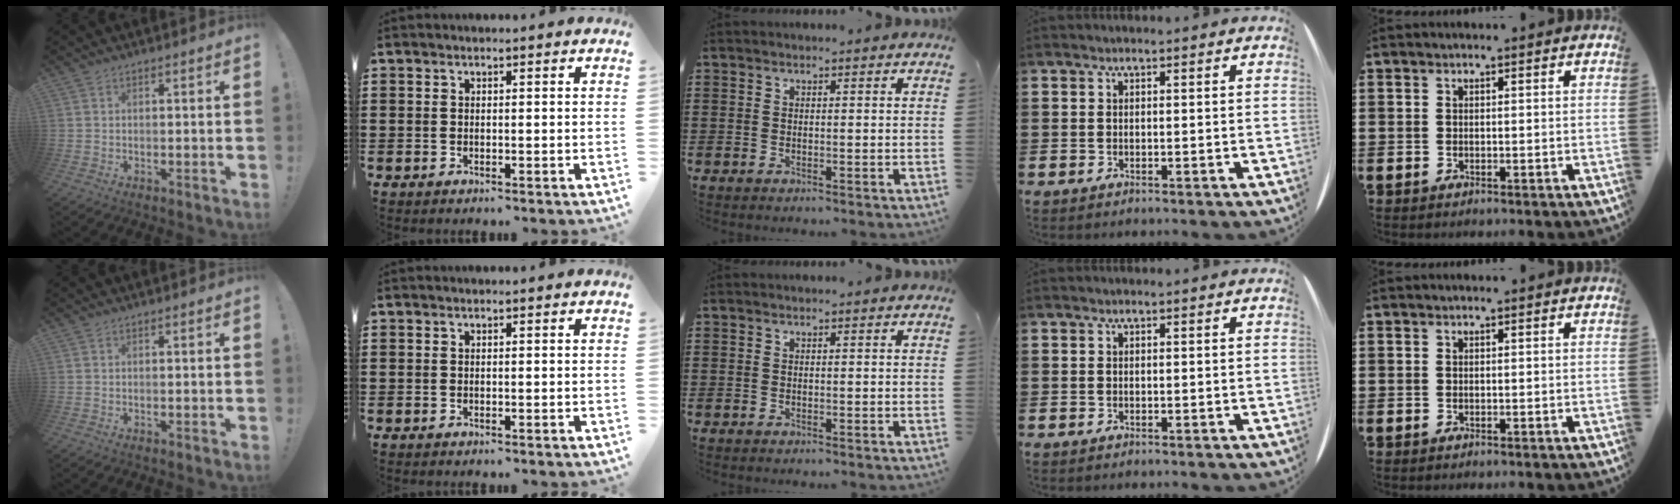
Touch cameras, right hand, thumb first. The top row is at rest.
{}